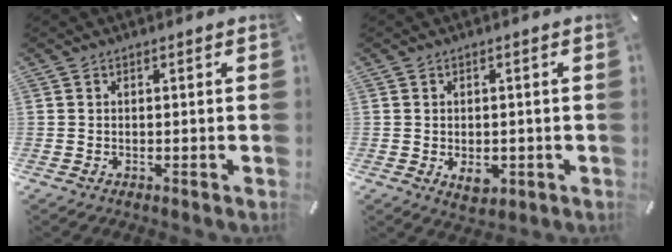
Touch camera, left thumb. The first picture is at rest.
{"total": 4.0, "force": [-1.0, 2.9, 2.6], "torque": [-0.032, -0.003, -0.018]}